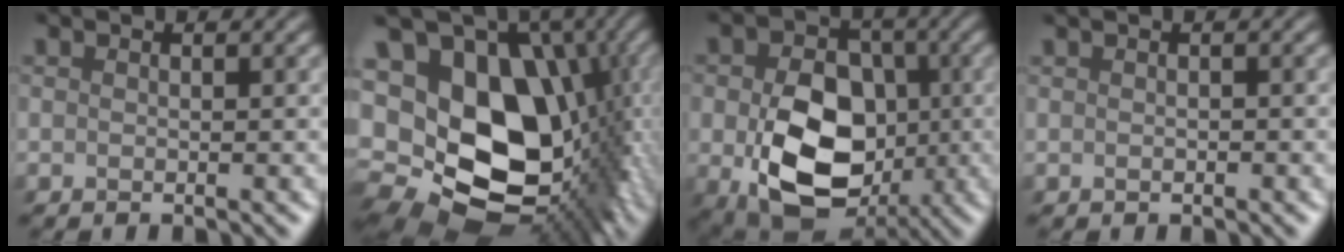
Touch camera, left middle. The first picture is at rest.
{"total": 17.5, "force": [-0.1, 12.5, 12.3], "torque": [-0.224, -0.020, 0.026]}
{"total": 11.2, "force": [-1.9, 8.0, 7.5], "torque": [-0.140, -0.036, -0.021]}
{"total": 0.0}